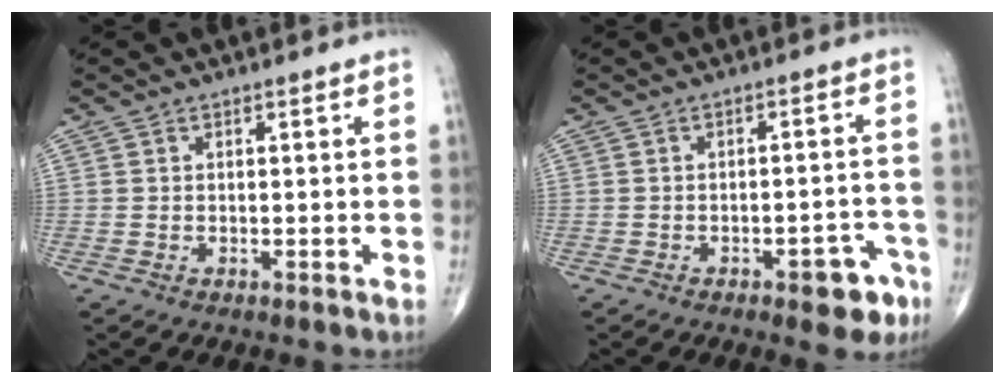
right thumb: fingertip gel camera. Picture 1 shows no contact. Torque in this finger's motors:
{"motor_torque": [0.82, 0.36, 0.33, -0.55, 0.02]}